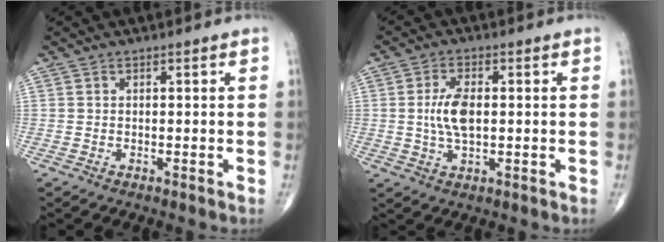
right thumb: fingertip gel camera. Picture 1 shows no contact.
{"total": 6.5, "force": [0.3, 3.1, 5.7], "torque": [-0.115, 0.000, 0.003]}